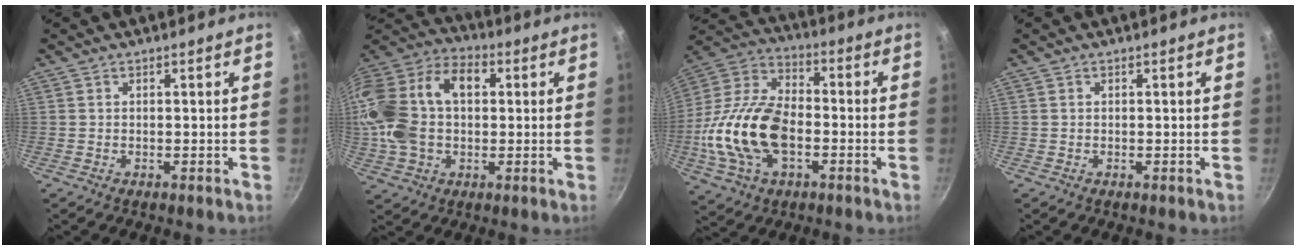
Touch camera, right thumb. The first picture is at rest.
{"total": 24.6, "force": [2.7, 17.0, 17.6], "torque": [-0.367, 0.051, 0.035]}
{"total": 20.7, "force": [-4.0, 12.5, 16.1], "torque": [-0.302, 0.037, -0.082]}
{"total": 0.0}